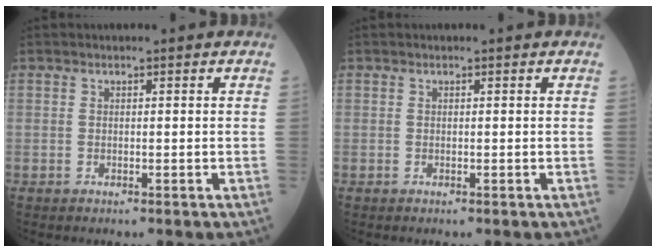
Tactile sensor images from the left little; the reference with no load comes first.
{"total": 0.0}